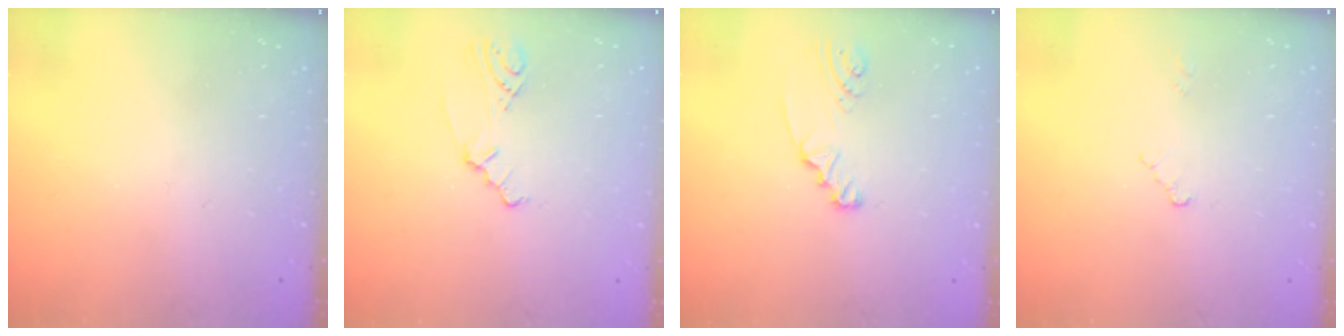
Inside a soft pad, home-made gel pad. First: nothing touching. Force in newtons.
{"total": 2.2, "press": 2.1, "slide": 0.6}
{"total": 2.3, "press": 2.3, "slide": 0.2}
{"total": 2.6, "press": 2.6, "slide": 0.3}